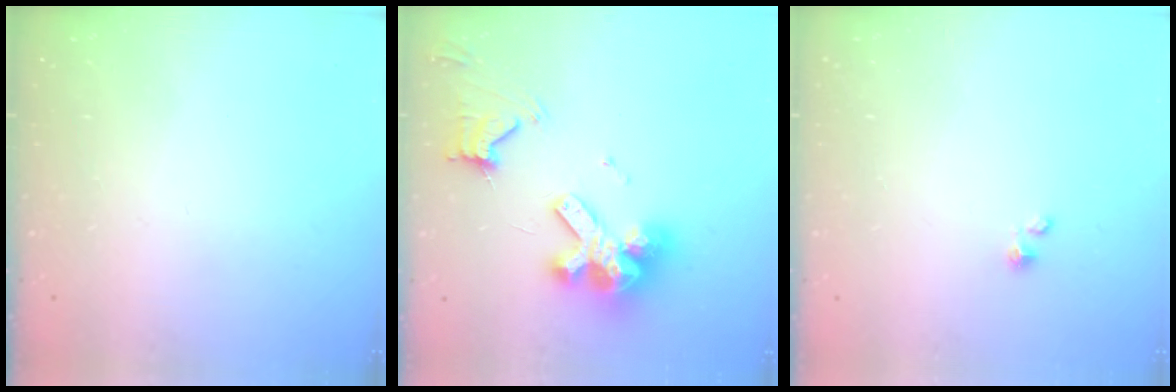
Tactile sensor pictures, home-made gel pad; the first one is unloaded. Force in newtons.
{"total": 15.7, "press": 15.6, "slide": 1.7}
{"total": 1.5, "press": 1.5, "slide": 0.0}